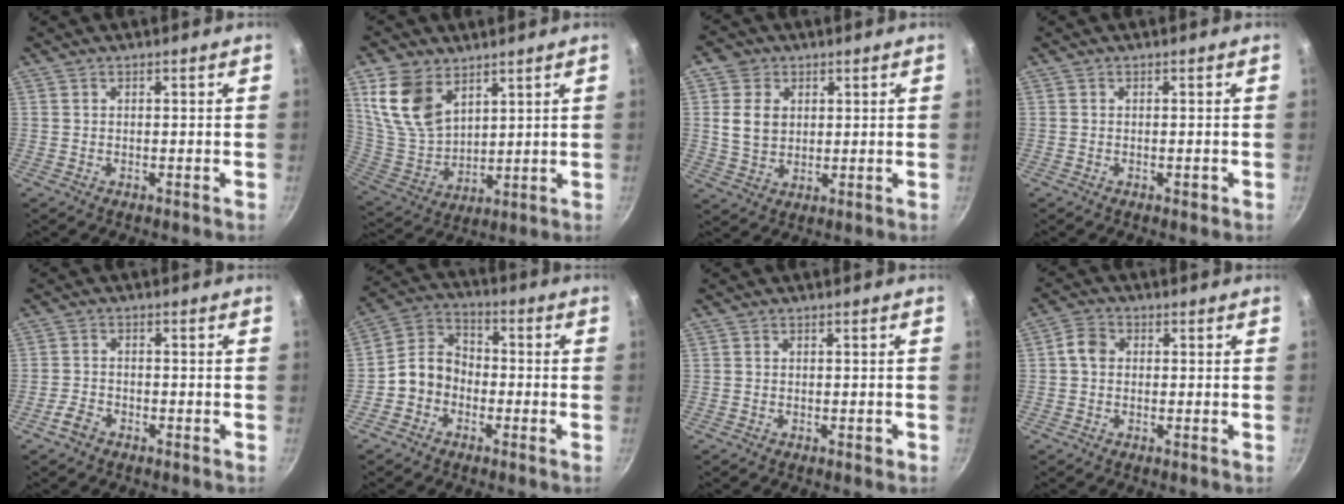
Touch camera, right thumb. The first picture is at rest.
{"total": 13.4, "force": [7.0, 8.4, 7.7], "torque": [-0.135, -0.036, 0.153]}
{"total": 7.5, "force": [1.5, 6.1, 4.2], "torque": [-0.051, -0.003, 0.028]}
{"total": 0.9, "force": [-0.4, 0.4, 0.7], "torque": [-0.010, 0.003, -0.006]}
{"total": 3.2, "force": [-2.2, 1.8, 1.6], "torque": [-0.034, 0.021, -0.043]}
{"total": 8.1, "force": [-2.5, 6.6, 3.9], "torque": [-0.045, 0.041, -0.067]}
{"total": 0.9, "force": [-0.4, 0.6, 0.6], "torque": [-0.006, 0.004, -0.006]}
{"total": 3.7, "force": [0.2, 3.1, 2.1], "torque": [-0.031, 0.009, -0.008]}